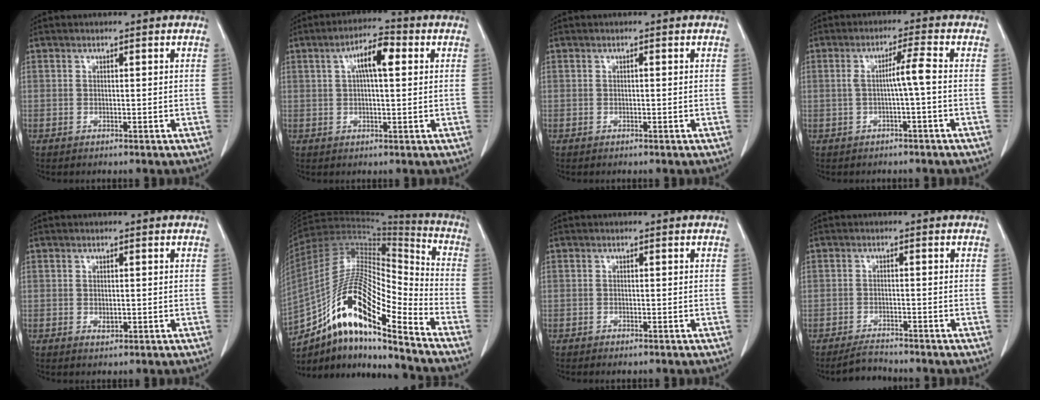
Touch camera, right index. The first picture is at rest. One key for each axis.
{"total": 6.5, "fx": 1.8, "fy": 1.6, "fz": 6.1, "tx": -0.109, "ty": 0.020, "tz": 0.029}
{"total": 0.0}
{"total": 3.9, "fx": -0.4, "fy": -0.5, "fz": 3.9, "tx": -0.068, "ty": 0.010, "tz": -0.005}
{"total": 1.2, "fx": -0.2, "fy": 0.7, "fz": 1.0, "tx": -0.014, "ty": -0.002, "tz": 0.000}
{"total": 19.0, "fx": -11.9, "fy": 3.4, "fz": 14.4, "tx": -0.272, "ty": 0.013, "tz": -0.210}
{"total": 1.0, "fx": -0.8, "fy": 0.4, "fz": 0.6, "tx": -0.012, "ty": -0.002, "tz": -0.007}
{"total": 2.6, "fx": -2.6, "fy": 0.4, "fz": 0.2, "tx": -0.007, "ty": -0.010, "tz": -0.044}